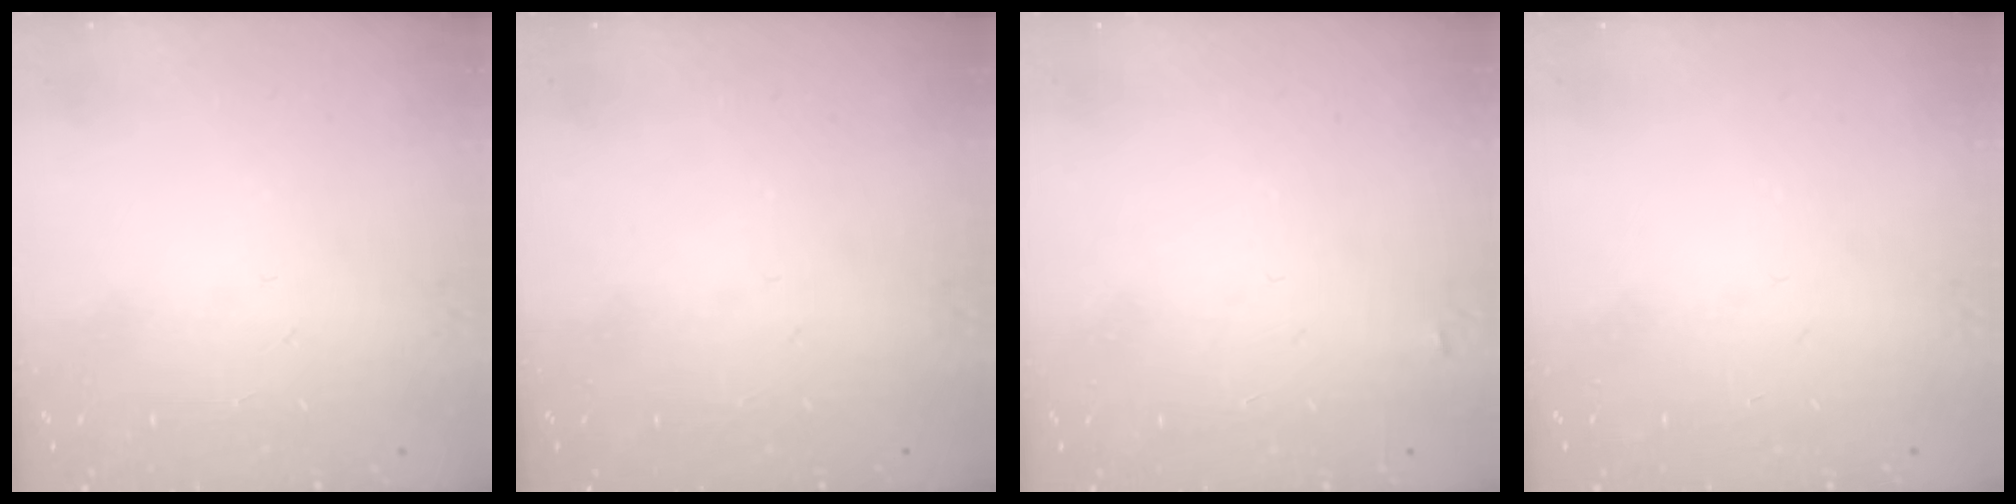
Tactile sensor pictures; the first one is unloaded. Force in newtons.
{"total": 0.0}
{"total": 3.9, "press": 3.9, "slide": 0.5}
{"total": 0.0}